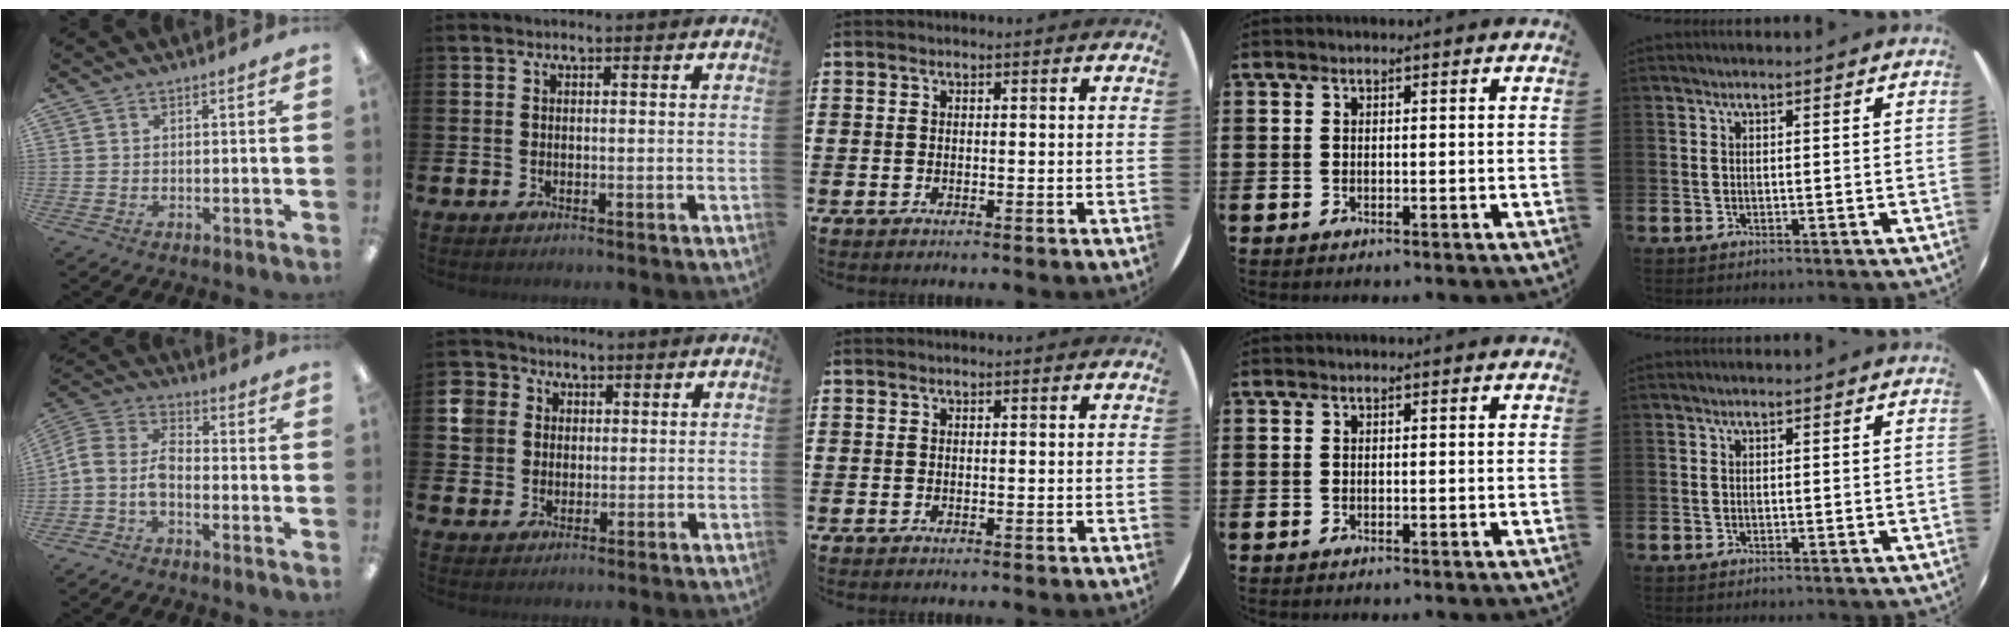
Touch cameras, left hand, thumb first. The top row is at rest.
{"thumb": {"total": 9.1, "force": [-2.7, 5.6, 6.5], "torque": [-0.148, -0.005, -0.050]}, "index": {"total": 5.2, "force": [1.9, 4.8, 0.1], "torque": [-0.015, 0.005, 0.031]}}